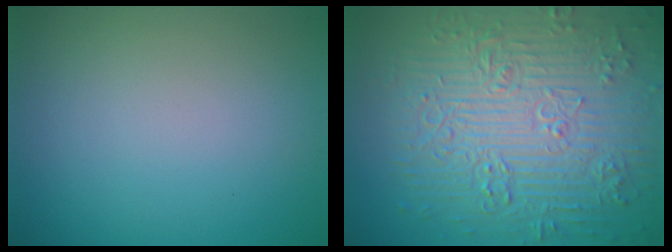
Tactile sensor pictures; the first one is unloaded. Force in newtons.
{"total": 11.0, "press": 7.5, "slide": 8.0}